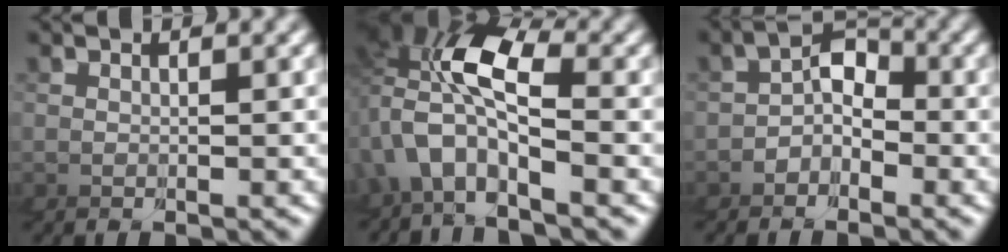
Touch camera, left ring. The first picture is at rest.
{"total": 7.5, "force": [-0.7, 5.8, 4.8], "torque": [-0.128, -0.009, -0.020]}
{"total": 4.7, "force": [-1.9, 4.2, 0.5], "torque": [-0.040, -0.020, -0.033]}